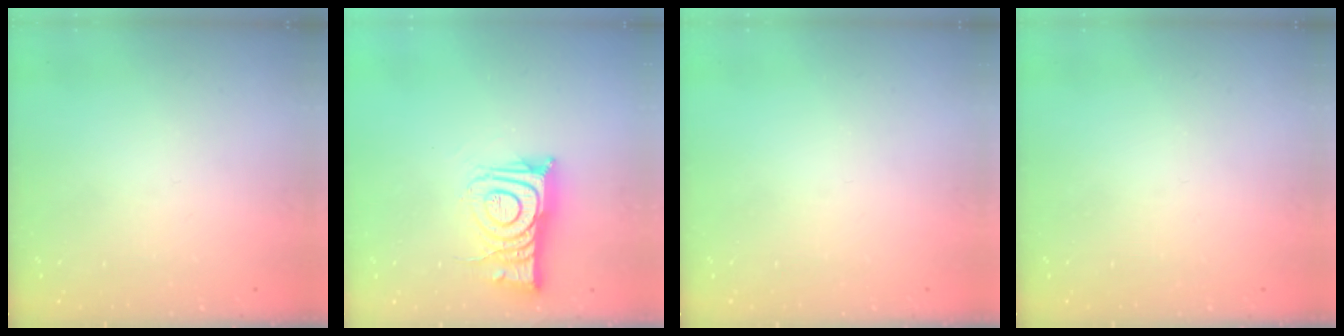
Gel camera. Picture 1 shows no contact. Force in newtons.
{"total": 11.4, "press": 11.3, "slide": 0.9}
{"total": 0.0}
{"total": 0.0}